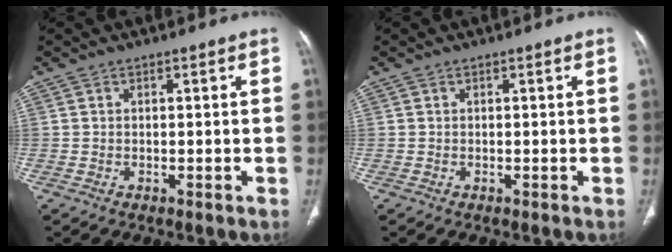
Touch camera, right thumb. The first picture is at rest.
{"total": 0.0}